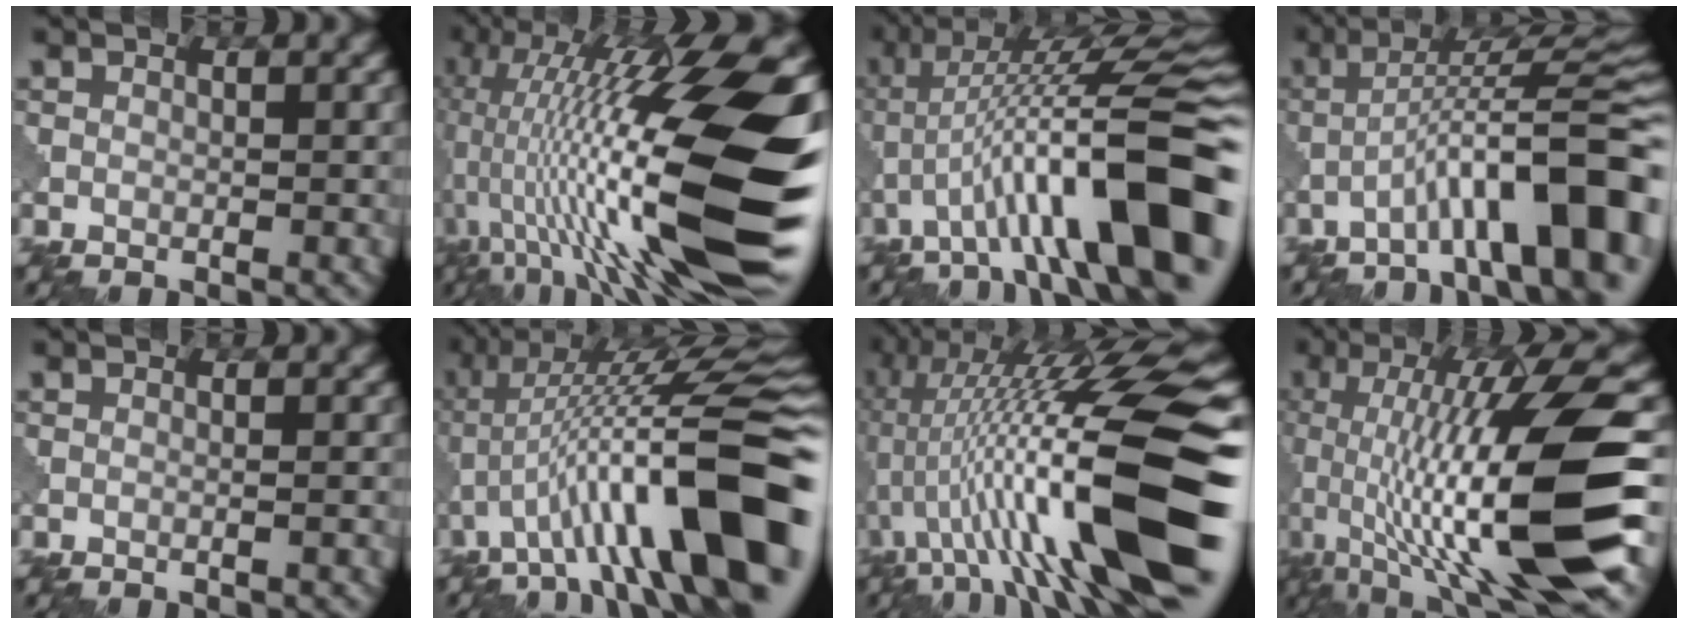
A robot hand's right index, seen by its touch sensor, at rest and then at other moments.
{"total": 18.5, "force": [-0.5, 5.2, 17.7], "torque": [-0.315, 0.033, -0.012]}
{"total": 13.4, "force": [-3.3, 2.8, 12.7], "torque": [-0.196, 0.035, -0.040]}
{"total": 11.7, "force": [-5.1, 2.0, 10.3], "torque": [-0.146, 0.029, -0.068]}
{"total": 0.8, "force": [0.0, 0.5, 0.7], "torque": [0.013, -0.001, -0.013]}
{"total": 14.5, "force": [-2.5, 2.8, 14.0], "torque": [-0.215, 0.041, -0.028]}
{"total": 17.7, "force": [-1.8, 3.3, 17.3], "torque": [-0.300, 0.038, -0.025]}
{"total": 14.5, "force": [-2.4, 3.3, 14.0], "torque": [-0.245, 0.020, -0.026]}